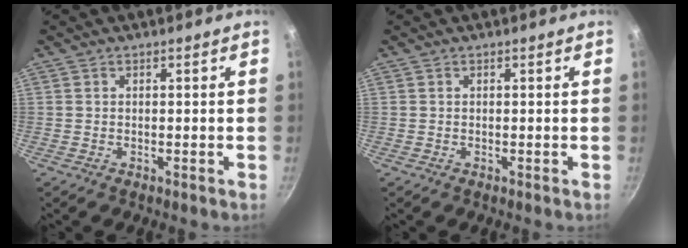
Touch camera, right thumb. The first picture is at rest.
{"total": 0.0}